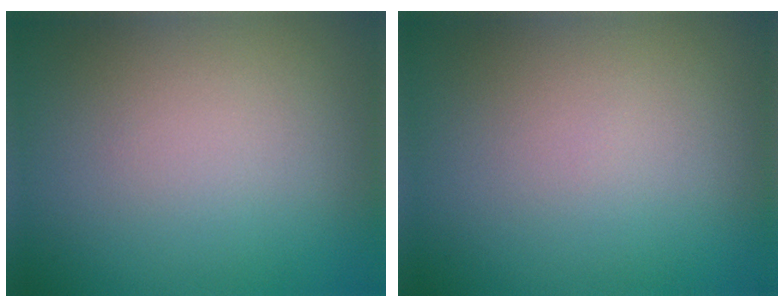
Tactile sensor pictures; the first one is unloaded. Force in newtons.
{"total": 0.0}